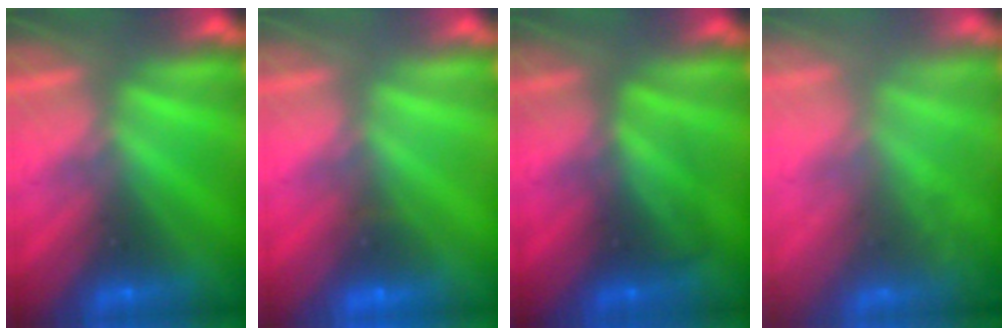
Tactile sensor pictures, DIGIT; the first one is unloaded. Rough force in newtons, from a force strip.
{"total": 2.0}
{"total": 2.4}
{"total": 7.4}